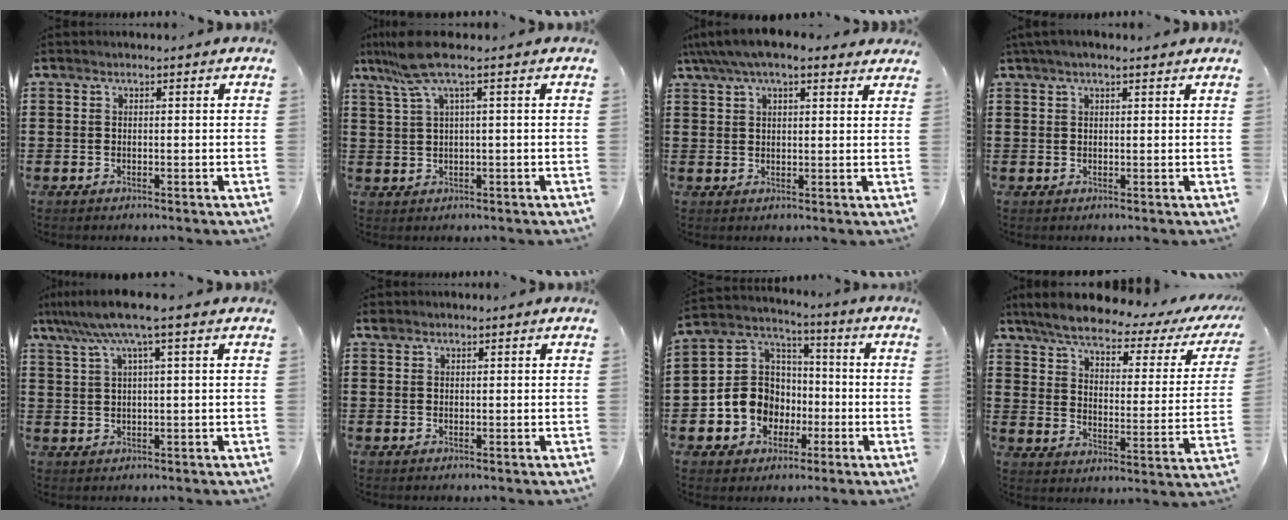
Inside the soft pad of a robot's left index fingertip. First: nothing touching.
{"total": 6.0, "force": [2.3, 0.5, 5.5], "torque": [-0.133, -0.008, 0.035]}
{"total": 6.0, "force": [4.6, 1.8, 3.3], "torque": [-0.077, 0.001, 0.085]}
{"total": 1.9, "force": [1.3, 0.4, 1.3], "torque": [-0.027, 0.004, 0.023]}
{"total": 6.0, "force": [3.0, -0.3, 5.2], "torque": [-0.114, -0.005, 0.048]}
{"total": 0.8, "force": [0.6, 0.5, 0.2], "torque": [-0.007, 0.004, 0.011]}
{"total": 8.8, "force": [-2.2, 8.1, 2.5], "torque": [-0.093, 0.008, -0.040]}
{"total": 5.8, "force": [4.6, 1.1, 3.4], "torque": [-0.089, -0.025, 0.075]}